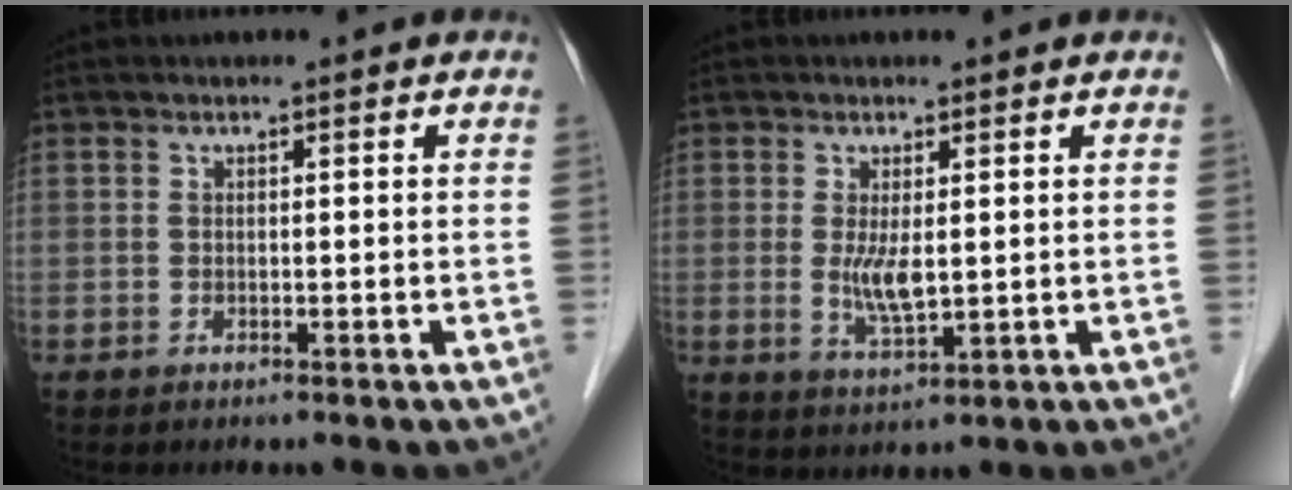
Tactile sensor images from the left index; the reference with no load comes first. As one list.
[{"total": 4.3, "force": [0.4, 1.3, 4.1], "torque": [-0.084, -0.011, 0.014]}]